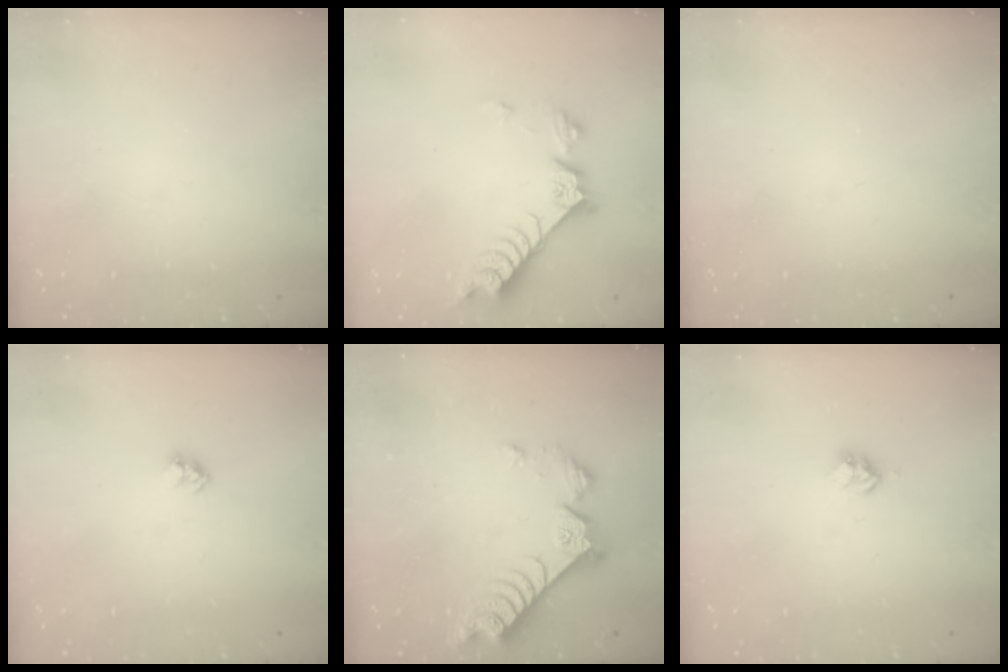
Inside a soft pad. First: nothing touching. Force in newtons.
{"total": 8.6, "press": 8.6, "slide": 0.3}
{"total": 0.0}
{"total": 2.5, "press": 2.5, "slide": 0.1}
{"total": 8.3, "press": 8.3, "slide": 0.7}
{"total": 3.0, "press": 3.0, "slide": 0.4}